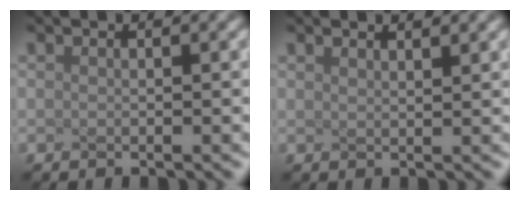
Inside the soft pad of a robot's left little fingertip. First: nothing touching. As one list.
[{"total": 1.6, "force": [1.4, 0.4, 0.7], "torque": [-0.004, 0.019, 0.012]}]